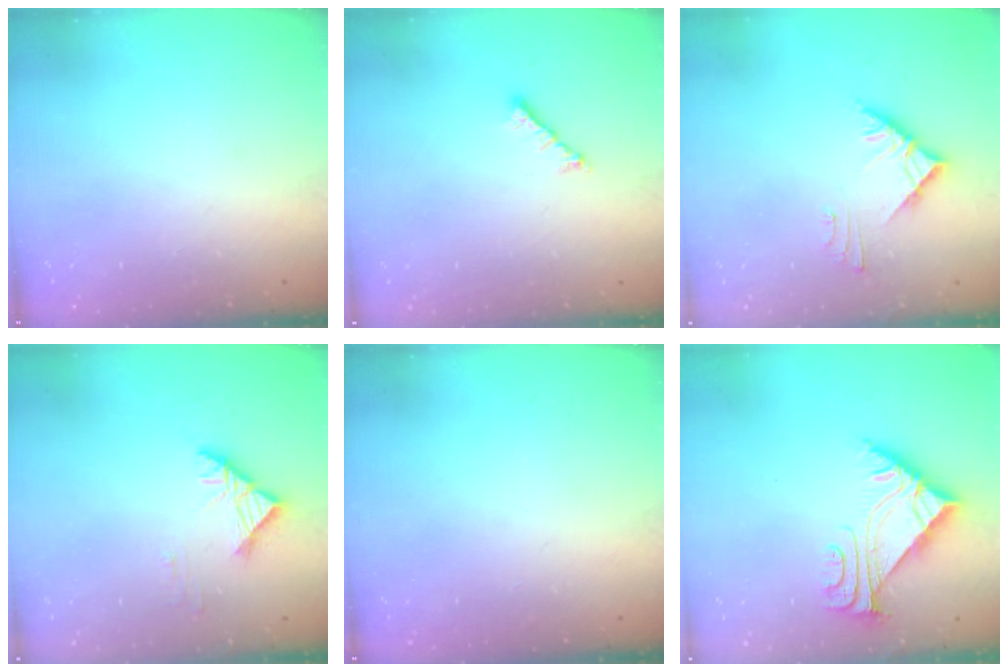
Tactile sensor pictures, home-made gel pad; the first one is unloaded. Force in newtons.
{"total": 1.8, "press": 1.7, "slide": 0.6}
{"total": 6.2, "press": 6.2, "slide": 0.1}
{"total": 4.2, "press": 4.0, "slide": 1.1}
{"total": 0.0}
{"total": 5.2, "press": 5.1, "slide": 0.7}